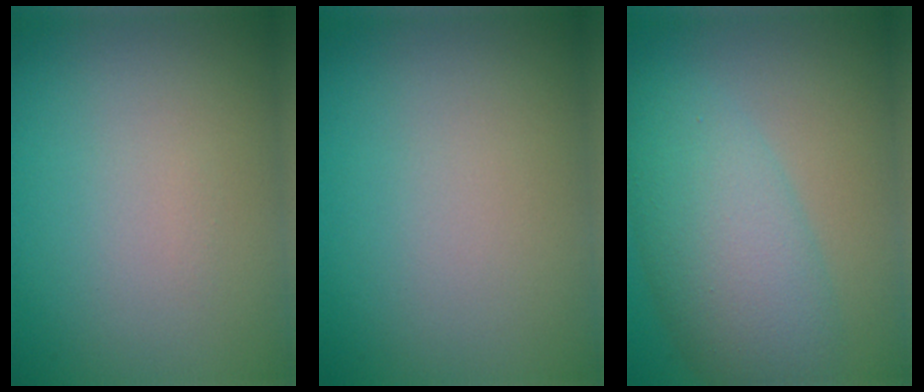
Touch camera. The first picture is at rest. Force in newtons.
{"total": 0.0}
{"total": 7.0, "press": 7.0, "slide": 0.1}